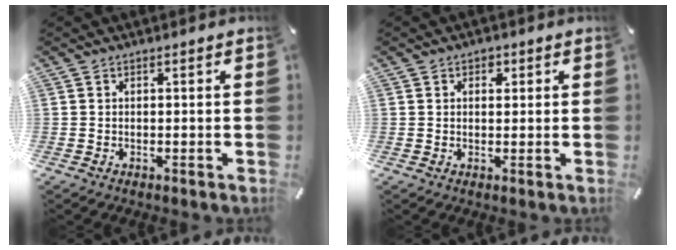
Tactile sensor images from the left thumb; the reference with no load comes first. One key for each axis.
{"total": 2.1, "fx": 0.7, "fy": 1.7, "fz": 0.9, "tx": 0.004, "ty": -0.003, "tz": 0.006}